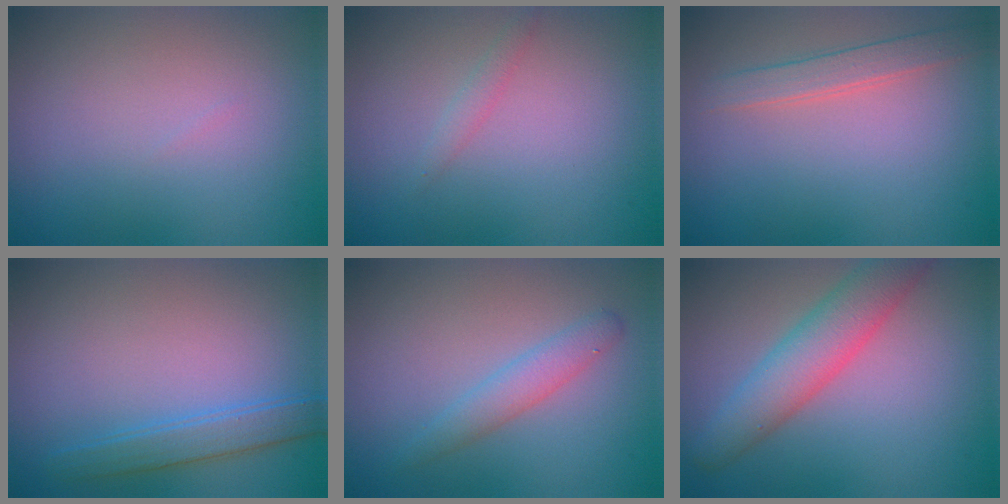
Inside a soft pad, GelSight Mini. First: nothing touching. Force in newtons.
{"total": 0.9, "press": 0.9, "slide": 0.0}
{"total": 2.2, "press": 2.2, "slide": 0.2}
{"total": 2.5, "press": 2.5, "slide": 0.1}
{"total": 2.1, "press": 2.1, "slide": 0.2}
{"total": 5.3, "press": 5.3, "slide": 0.2}